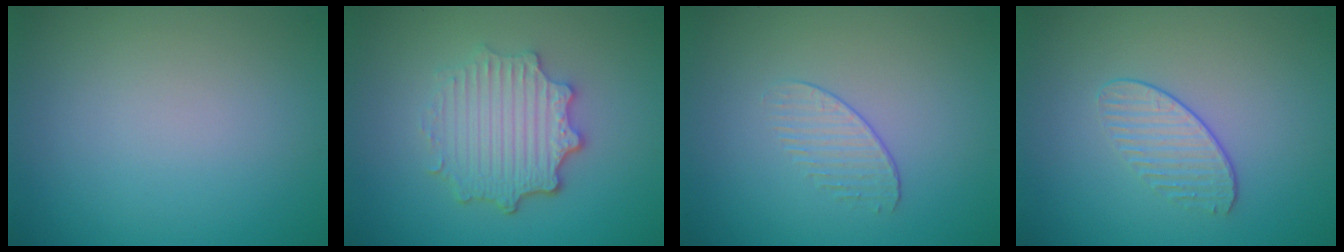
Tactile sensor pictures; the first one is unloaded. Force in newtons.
{"total": 4.8, "press": 3.8, "slide": 3.0}
{"total": 1.2, "press": 0.6, "slide": 1.0}
{"total": 1.8, "press": 1.3, "slide": 1.1}